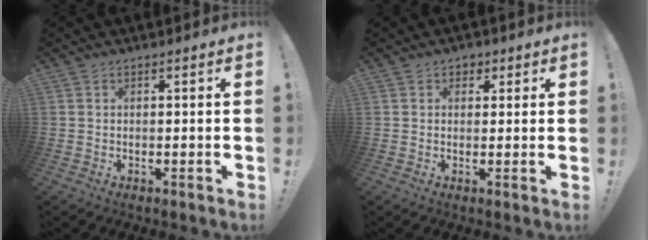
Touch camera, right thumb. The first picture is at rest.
{"total": 2.8, "force": [1.0, 2.4, 1.0], "torque": [-0.004, -0.002, 0.015]}